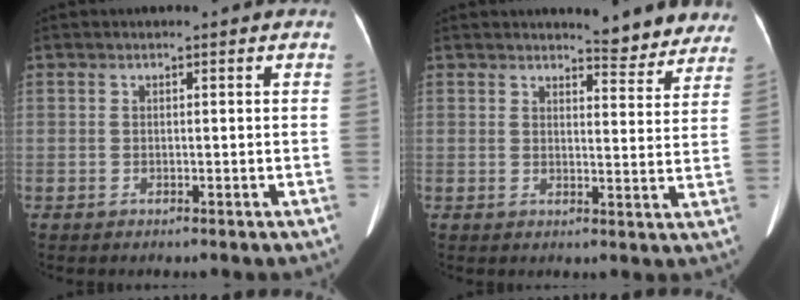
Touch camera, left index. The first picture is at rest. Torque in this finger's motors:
{"motor_torque": [0.37, -0.55, 0.21, 0.03]}